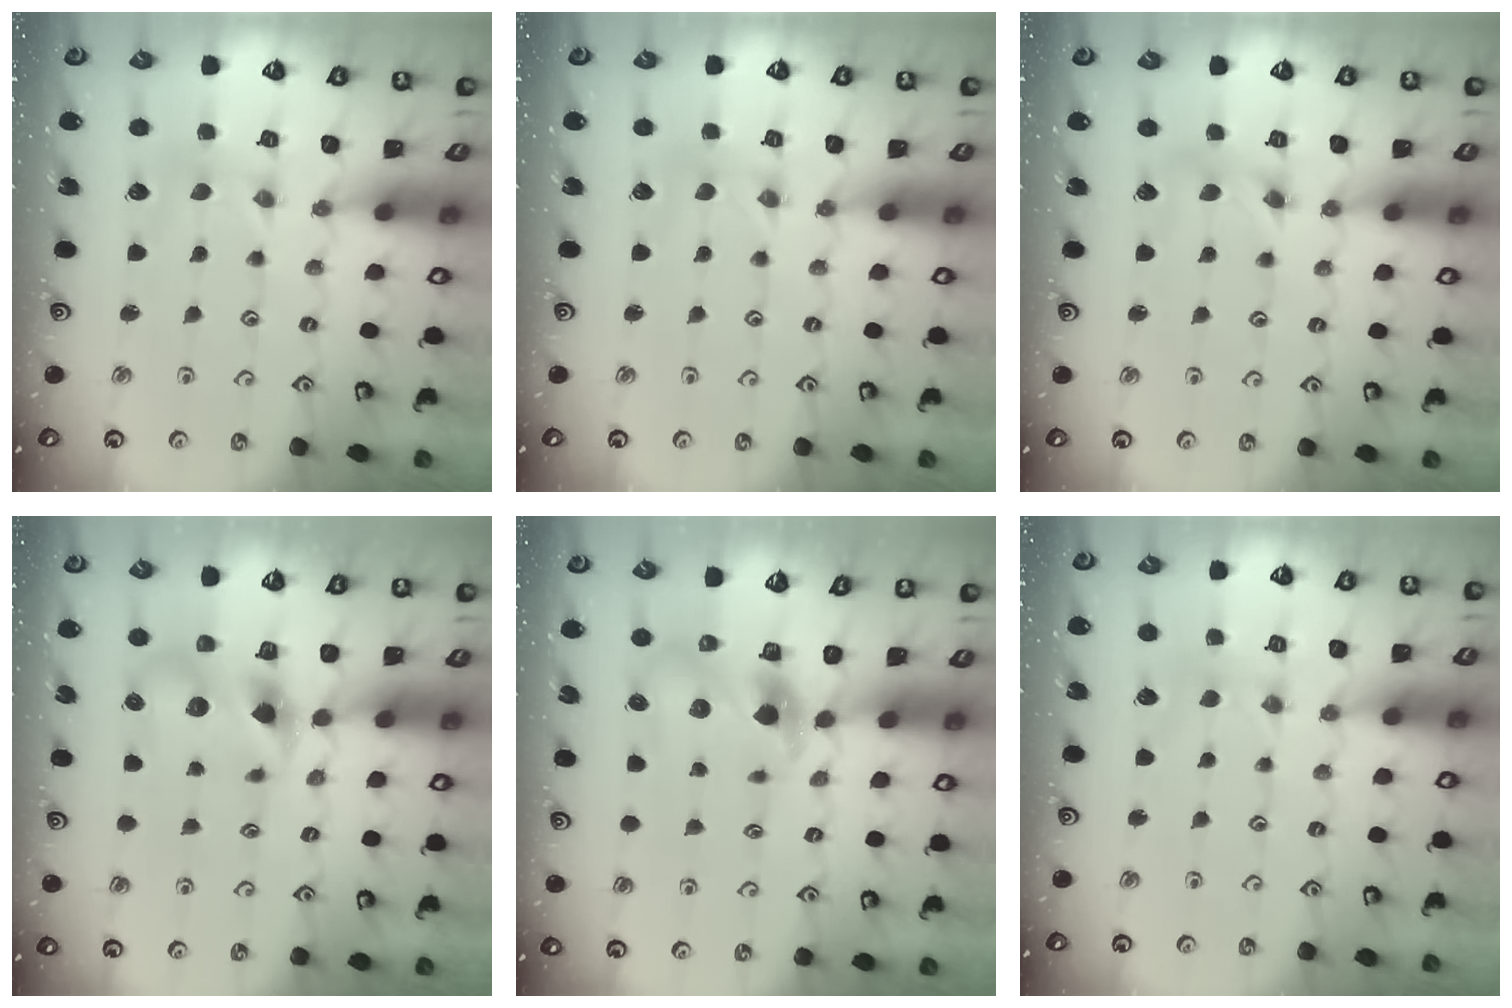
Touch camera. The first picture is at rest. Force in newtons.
{"total": 0.0}
{"total": 2.5, "press": 2.4, "slide": 0.3}
{"total": 6.8, "press": 6.8, "slide": 0.7}
{"total": 6.0, "press": 5.9, "slide": 0.9}
{"total": 1.7, "press": 1.7, "slide": 0.4}